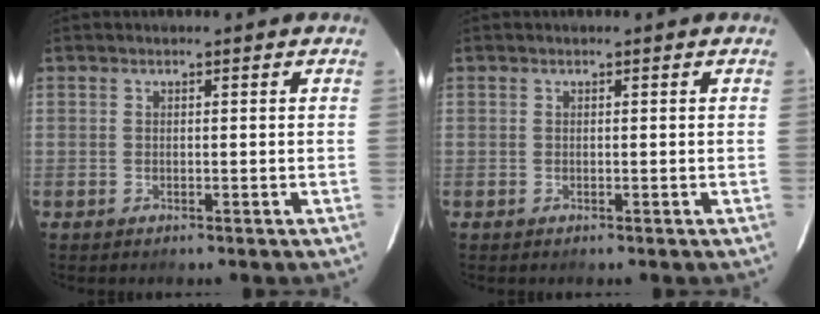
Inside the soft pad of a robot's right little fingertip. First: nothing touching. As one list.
[{"total": 0.0}]